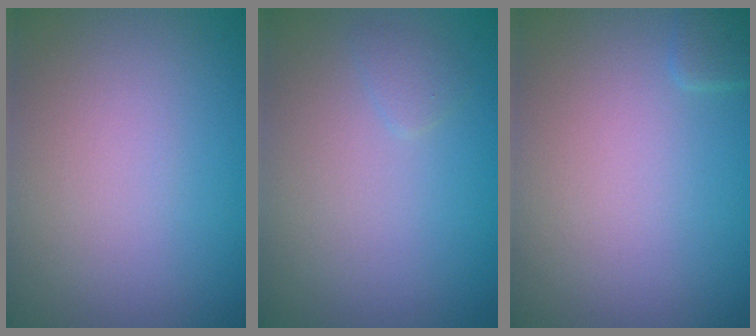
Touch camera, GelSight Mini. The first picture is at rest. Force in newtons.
{"total": 0.7, "press": 0.7, "slide": 0.1}
{"total": 0.9, "press": 0.8, "slide": 0.1}